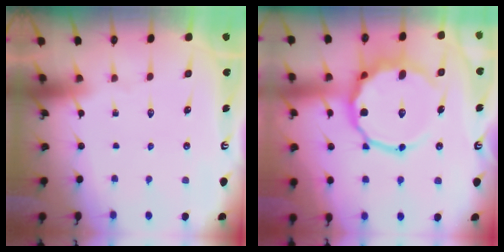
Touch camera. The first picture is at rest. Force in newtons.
{"total": 13.8, "press": 13.6, "slide": 2.0}